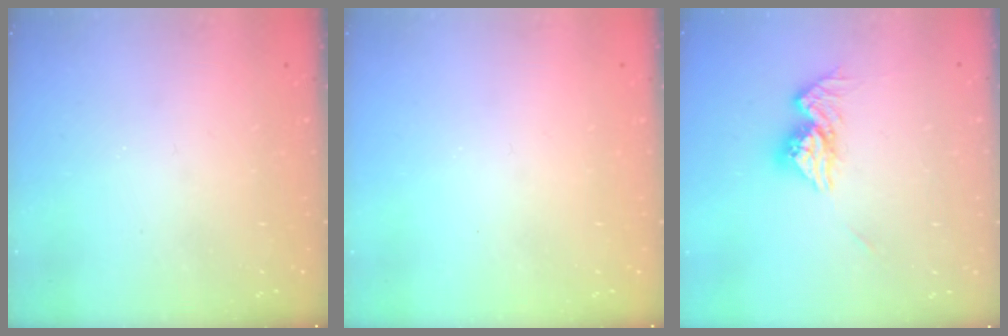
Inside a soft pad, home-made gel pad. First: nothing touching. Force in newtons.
{"total": 0.0}
{"total": 10.7, "press": 10.6, "slide": 0.9}